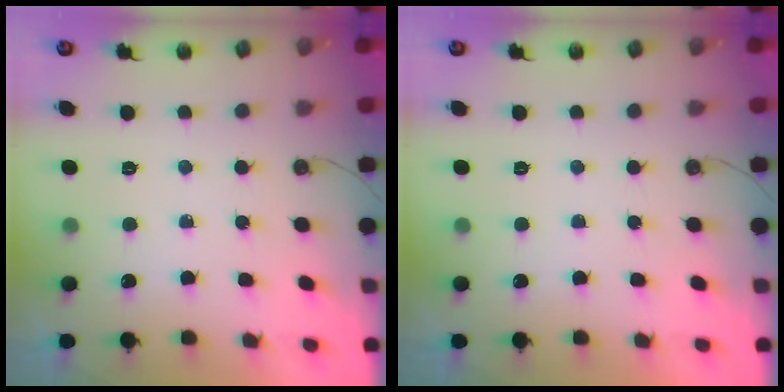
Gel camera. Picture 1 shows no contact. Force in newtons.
{"total": 0.0}